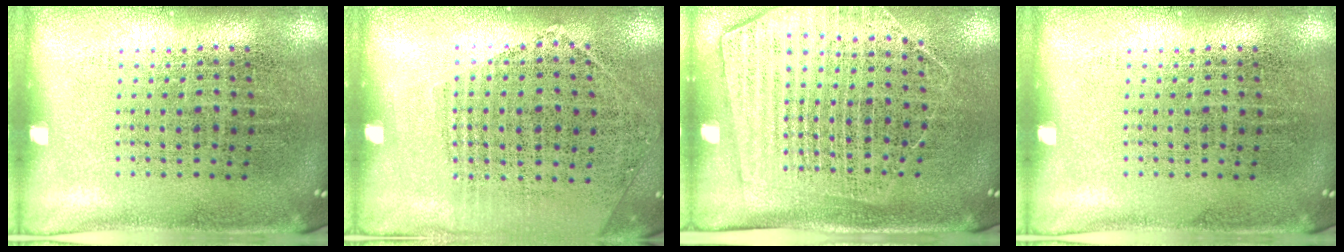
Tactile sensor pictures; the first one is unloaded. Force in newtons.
{"total": 1.2, "press": 1.0, "slide": 0.6}
{"total": 1.6, "press": 1.4, "slide": 0.7}
{"total": 0.0}